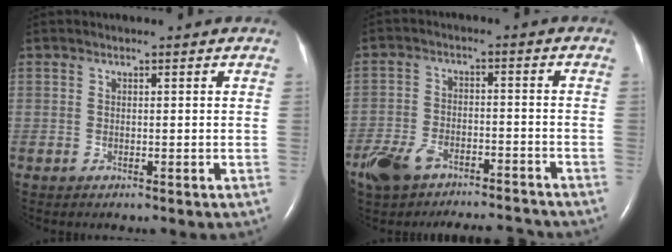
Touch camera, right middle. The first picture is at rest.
{"total": 10.7, "force": [-8.9, 4.2, 4.2], "torque": [-0.086, 0.011, -0.144]}